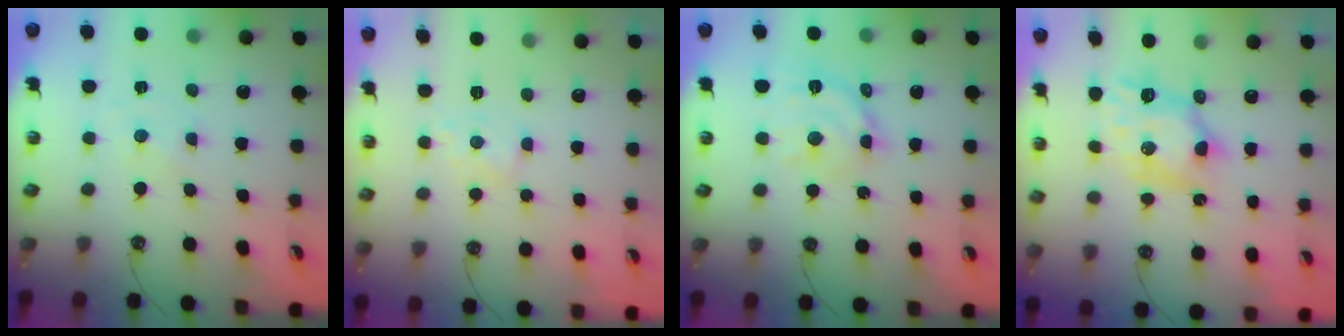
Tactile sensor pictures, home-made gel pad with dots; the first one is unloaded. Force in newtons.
{"total": 6.6, "press": 6.5, "slide": 1.3}
{"total": 12.9, "press": 12.8, "slide": 0.9}
{"total": 9.8, "press": 9.8, "slide": 0.8}